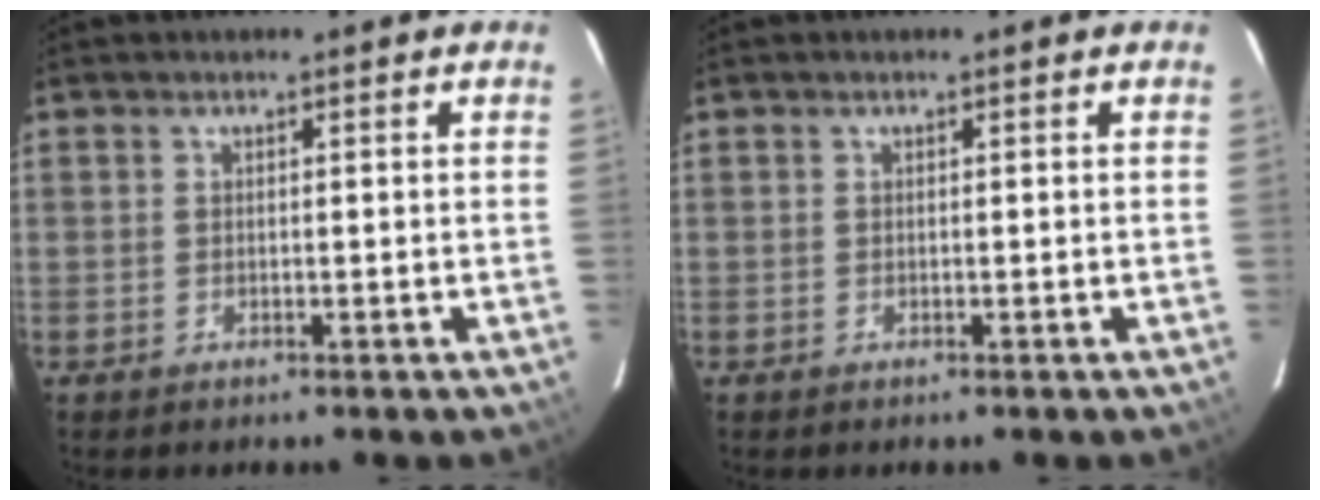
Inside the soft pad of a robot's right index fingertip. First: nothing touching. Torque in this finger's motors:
{"motor_torque": [0.00, 0.00, 0.00, 0.00]}